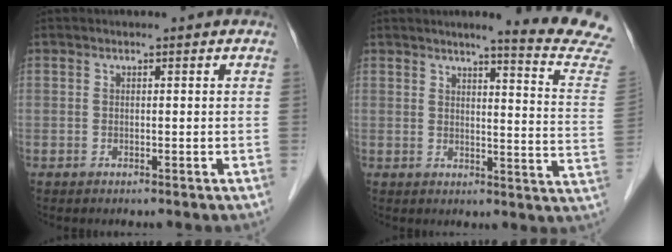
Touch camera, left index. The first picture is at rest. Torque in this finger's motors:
{"motor_torque": [0.74, -1.00, 0.10, 0.01]}